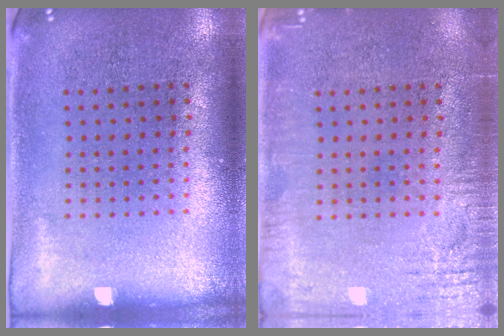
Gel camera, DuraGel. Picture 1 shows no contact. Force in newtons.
{"total": 3.0, "press": 3.0, "slide": 0.2}